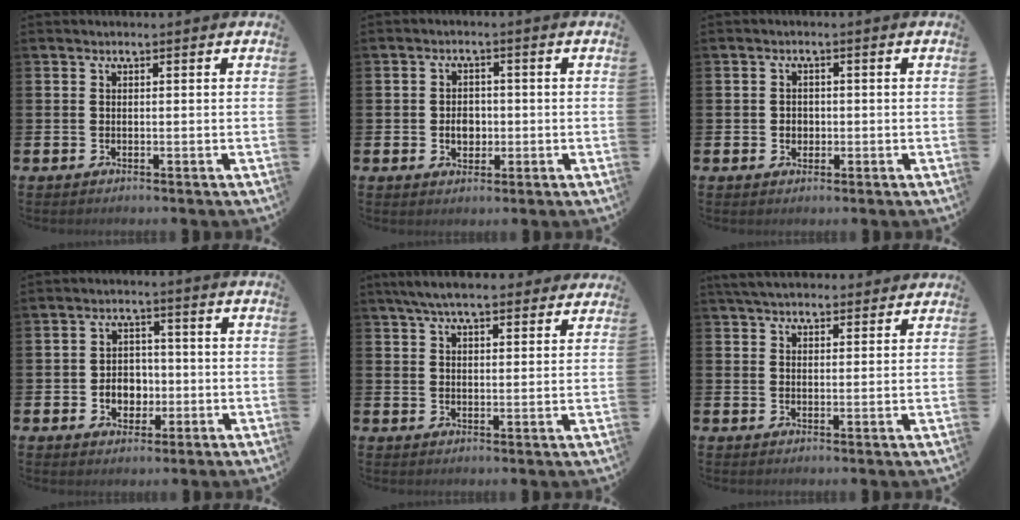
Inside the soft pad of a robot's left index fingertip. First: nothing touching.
{"total": 3.2, "force": [-0.4, 2.4, 2.0], "torque": [-0.014, -0.004, -0.016]}
{"total": 1.7, "force": [0.0, 1.6, 0.6], "torque": [-0.001, 0.004, -0.006]}
{"total": 3.9, "force": [-1.0, 3.3, 1.8], "torque": [-0.032, 0.004, -0.026]}
{"total": 6.0, "force": [5.5, 1.2, 2.3], "torque": [-0.052, -0.012, 0.099]}
{"total": 4.4, "force": [4.1, 1.2, 1.0], "torque": [-0.025, -0.011, 0.076]}